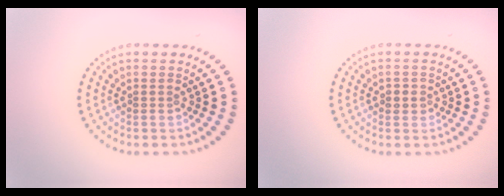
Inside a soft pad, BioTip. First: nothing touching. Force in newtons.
{"total": 1.1, "press": 1.0, "slide": 0.5}